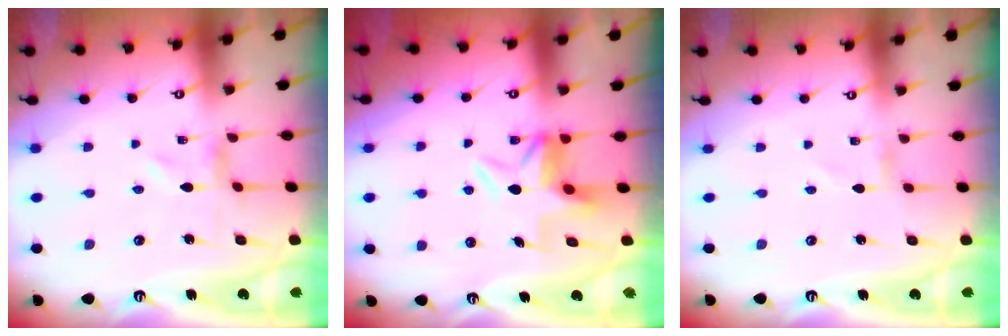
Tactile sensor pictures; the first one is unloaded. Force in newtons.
{"total": 5.3, "press": 5.1, "slide": 1.5}
{"total": 0.0}